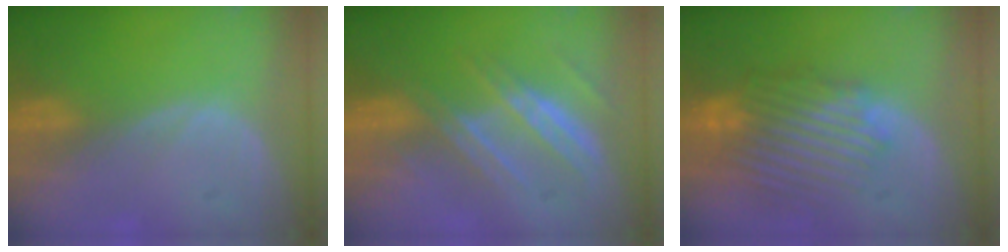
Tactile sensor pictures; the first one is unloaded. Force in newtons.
{"total": 7.6, "press": 6.8, "slide": 3.4}
{"total": 10.2, "press": 9.1, "slide": 4.7}